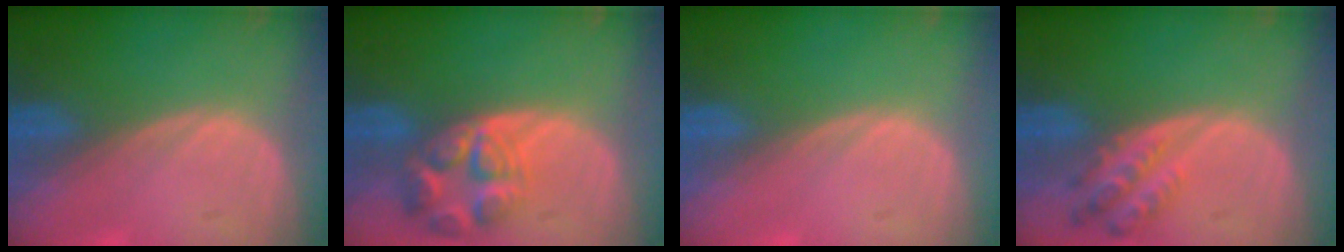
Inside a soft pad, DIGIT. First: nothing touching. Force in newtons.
{"total": 7.8, "press": 7.0, "slide": 3.6}
{"total": 0.0}
{"total": 4.9, "press": 4.9, "slide": 0.4}